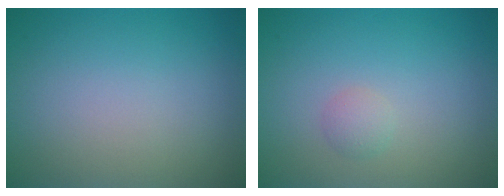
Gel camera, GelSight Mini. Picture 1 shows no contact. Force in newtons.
{"total": 1.0, "press": 1.0, "slide": 0.0}